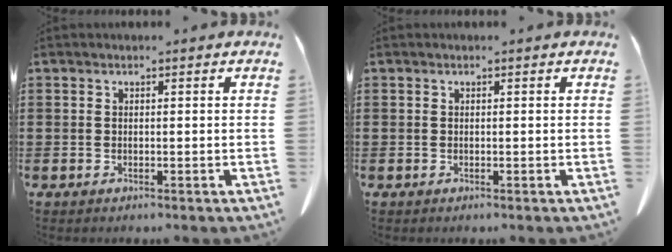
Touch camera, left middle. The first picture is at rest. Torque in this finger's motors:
{"motor_torque": [0.00, 0.00, 0.00, 0.01]}